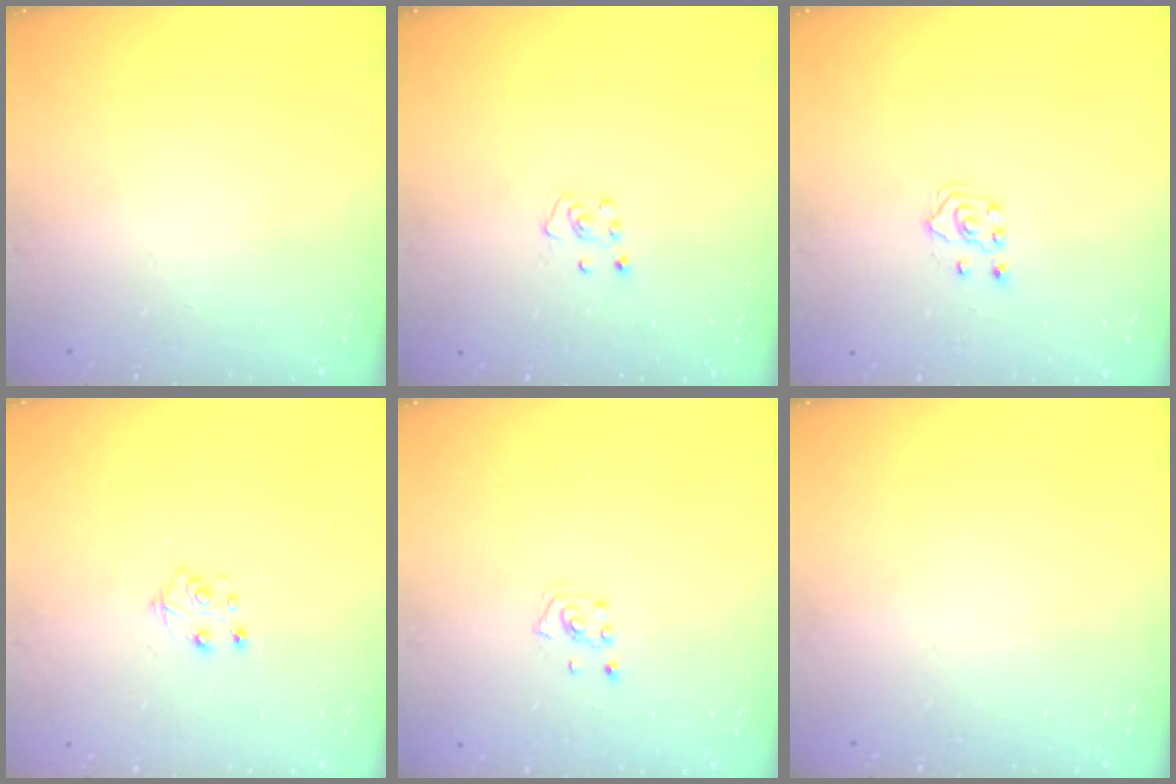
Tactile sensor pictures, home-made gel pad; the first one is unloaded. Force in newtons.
{"total": 4.0, "press": 4.0, "slide": 0.4}
{"total": 3.5, "press": 3.4, "slide": 0.8}
{"total": 4.8, "press": 4.8, "slide": 0.4}
{"total": 2.0, "press": 2.0, "slide": 0.6}
{"total": 0.0}